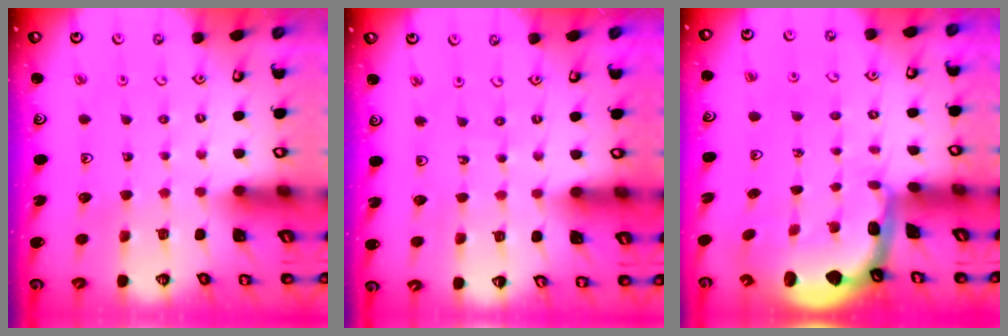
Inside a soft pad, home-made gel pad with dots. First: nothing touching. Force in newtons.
{"total": 2.6, "press": 2.6, "slide": 0.3}
{"total": 2.7, "press": 2.2, "slide": 1.5}